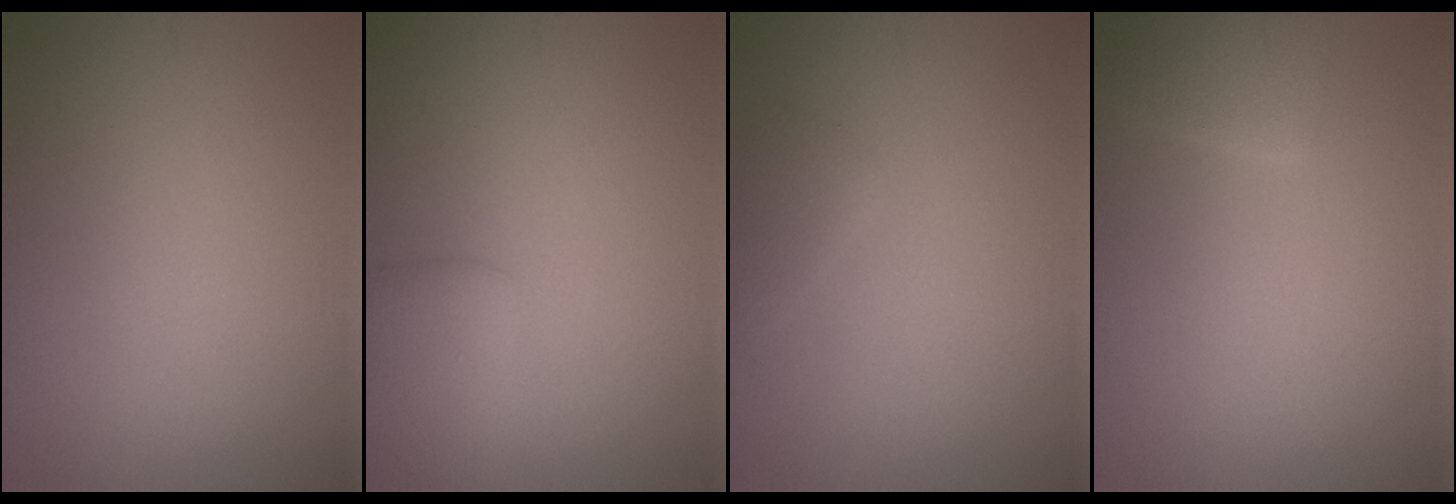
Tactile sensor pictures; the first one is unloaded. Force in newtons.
{"total": 2.7, "press": 2.7, "slide": 0.0}
{"total": 1.1, "press": 1.1, "slide": 0.1}
{"total": 2.2, "press": 2.1, "slide": 0.2}